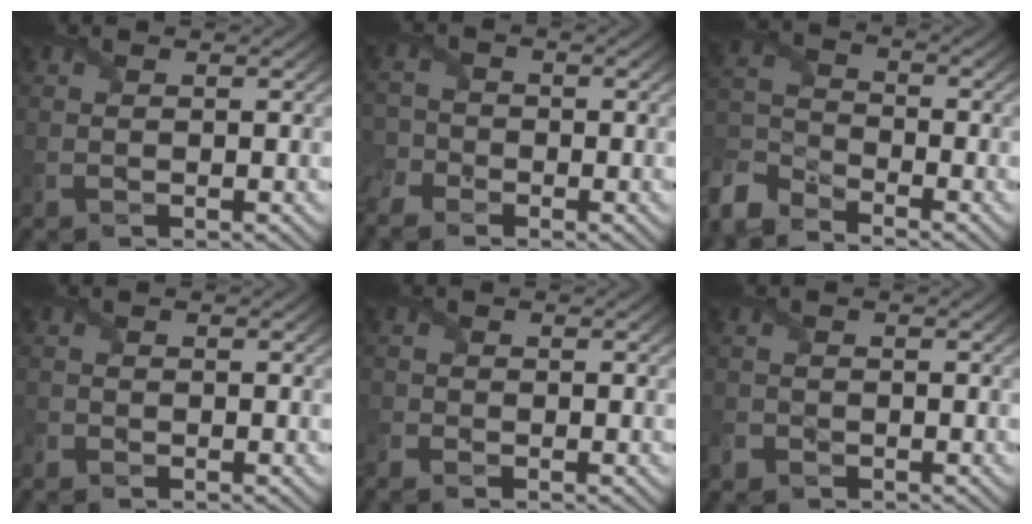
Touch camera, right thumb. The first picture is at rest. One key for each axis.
{"total": 4.5, "fx": -3.4, "fy": 2.5, "fz": 1.4, "tx": -0.038, "ty": -0.013, "tz": -0.073}
{"total": 7.1, "fx": -5.9, "fy": 3.0, "fz": 2.6, "tx": -0.069, "ty": -0.013, "tz": -0.139}
{"total": 1.2, "fx": -1.1, "fy": 0.6, "fz": 0.1, "tx": -0.006, "ty": -0.005, "tz": -0.027}
{"total": 2.2, "fx": -1.9, "fy": 0.9, "fz": 0.5, "tx": -0.015, "ty": -0.012, "tz": -0.049}
{"total": 2.1, "fx": -1.6, "fy": 1.3, "fz": 0.5, "tx": -0.015, "ty": -0.005, "tz": -0.040}